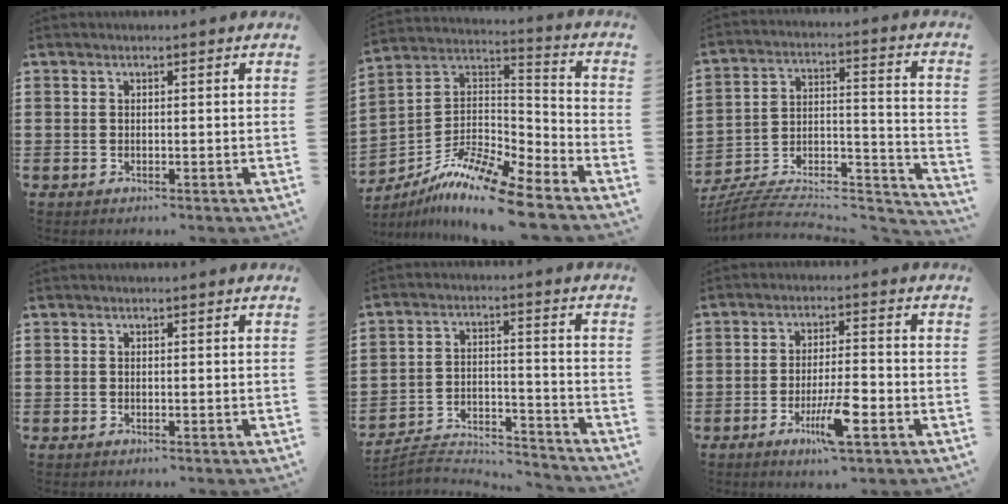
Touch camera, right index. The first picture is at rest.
{"total": 11.8, "force": [-9.7, 1.2, 6.6], "torque": [-0.132, 0.011, -0.194]}
{"total": 9.1, "force": [-8.2, 2.2, 3.2], "torque": [-0.045, 0.005, -0.160]}
{"total": 0.0}
{"total": 5.0, "force": [-4.7, 1.0, 1.1], "torque": [-0.026, 0.001, -0.097]}
{"total": 6.7, "force": [-3.1, 1.3, 5.8], "torque": [-0.110, -0.007, -0.054]}